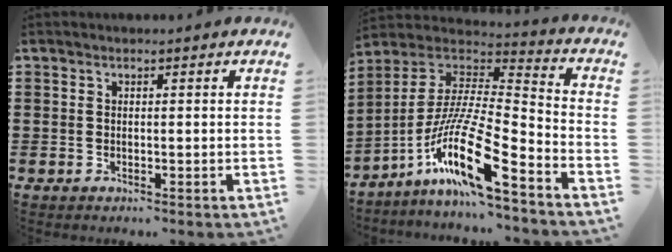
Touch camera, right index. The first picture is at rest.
{"total": 16.5, "force": [-10.1, 2.3, 12.8], "torque": [-0.264, -0.003, -0.192]}